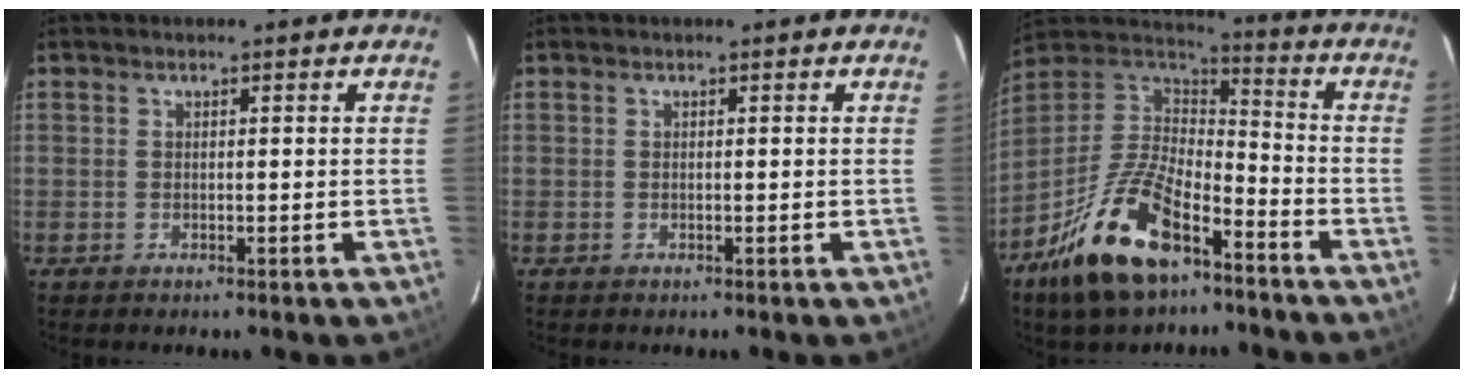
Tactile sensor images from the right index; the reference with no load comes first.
{"total": 0.0}
{"total": 20.1, "force": [-12.2, 8.7, 13.5], "torque": [-0.284, -0.015, -0.224]}